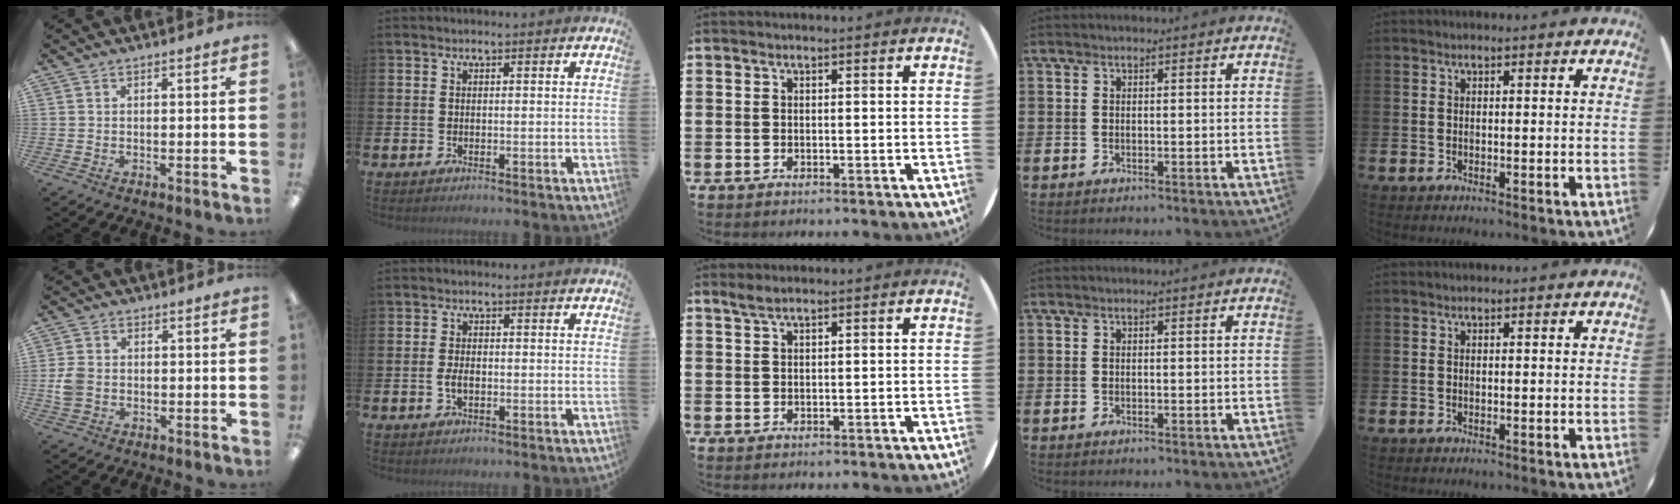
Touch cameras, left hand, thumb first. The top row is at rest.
{"thumb": {"total": 5.0, "force": [-0.6, 4.0, 2.9], "torque": [-0.065, 0.006, -0.010]}, "index": {"total": 2.1, "force": [-0.4, 1.2, 1.7], "torque": [-0.030, 0.002, -0.009]}, "middle": {"total": 1.4, "force": [1.2, 0.2, 0.7], "torque": [-0.015, 0.003, 0.022]}}